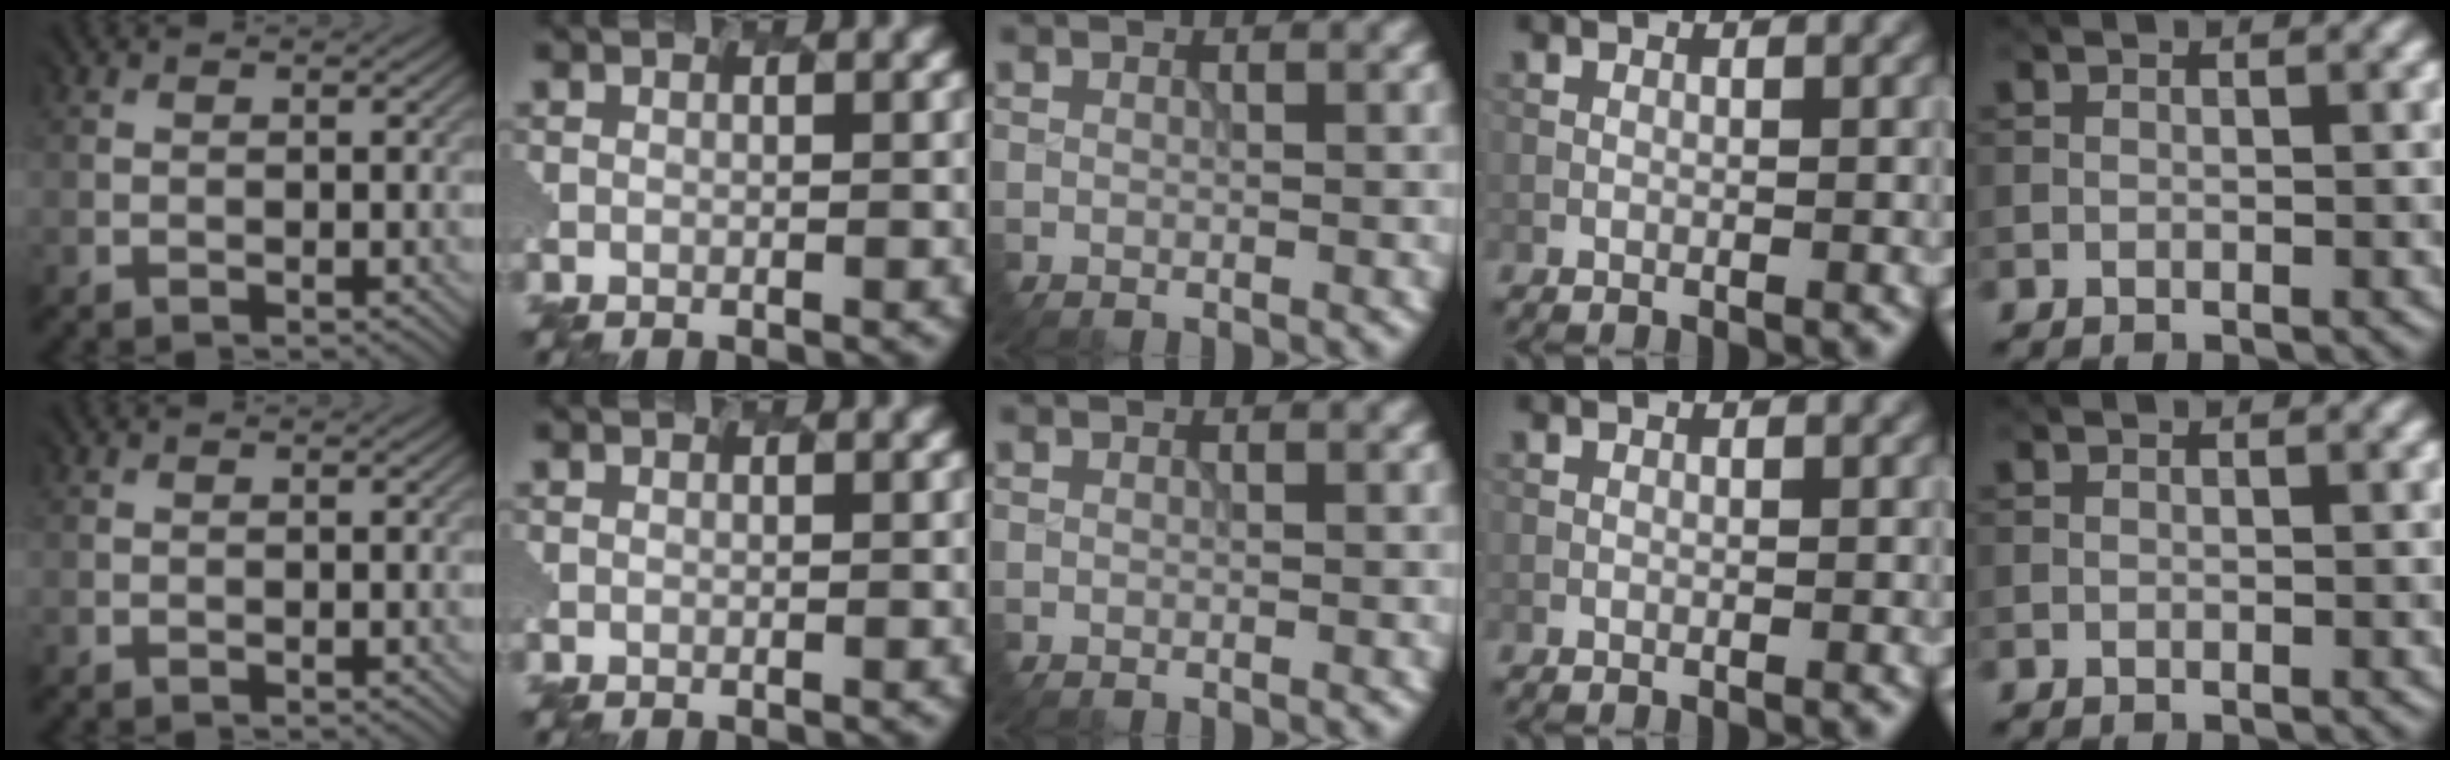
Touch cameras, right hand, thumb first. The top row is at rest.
{}